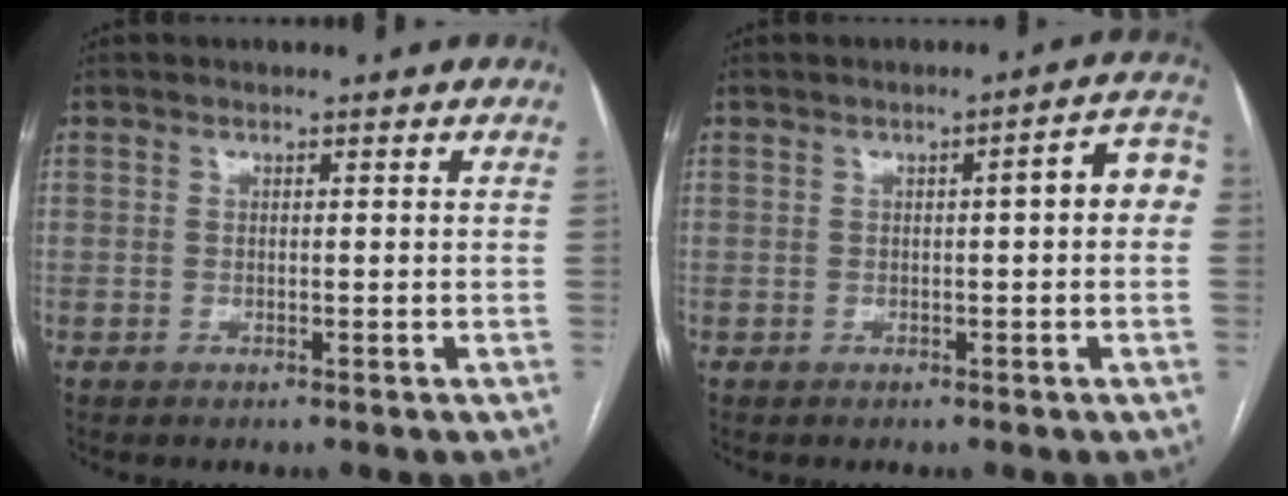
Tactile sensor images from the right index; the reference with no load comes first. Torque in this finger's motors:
{"motor_torque": [0.44, 0.24, 0.11, 0.04]}